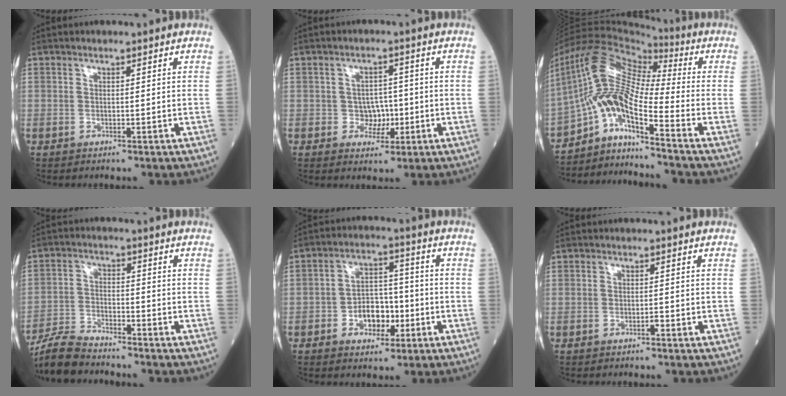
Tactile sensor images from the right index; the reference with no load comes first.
{"total": 3.8, "force": [-0.7, 3.0, 2.2], "torque": [-0.023, 0.007, -0.008]}
{"total": 12.3, "force": [-6.5, 1.8, 10.3], "torque": [-0.216, 0.018, -0.116]}
{"total": 7.4, "force": [-7.0, 0.8, 2.0], "torque": [-0.044, -0.018, -0.133]}
{"total": 7.2, "force": [-2.4, 4.4, 5.2], "torque": [-0.089, 0.016, -0.039]}
{"total": 0.7, "force": [-0.4, 0.1, 0.5], "torque": [-0.011, 0.000, -0.007]}